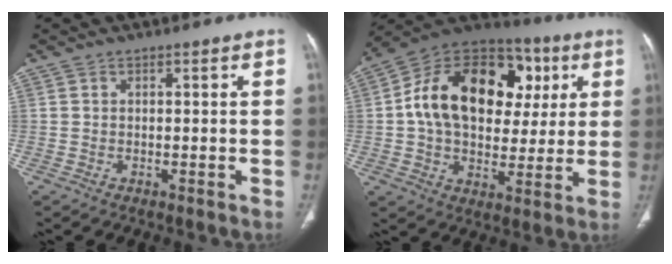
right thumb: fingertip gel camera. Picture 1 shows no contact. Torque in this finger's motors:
{"motor_torque": [2.34, 2.67, 0.79, -0.40, 0.36]}